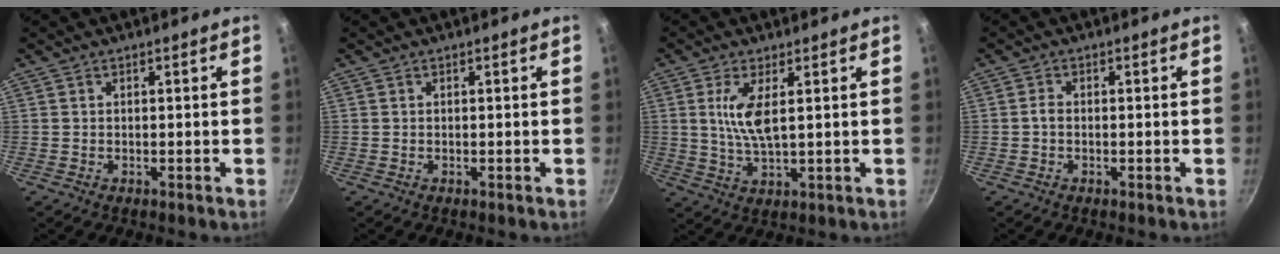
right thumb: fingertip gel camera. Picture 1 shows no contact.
{"total": 0.0}
{"total": 6.9, "force": [1.7, 2.2, 6.3], "torque": [-0.127, -0.009, 0.037]}
{"total": 1.3, "force": [-0.3, 0.9, 1.0], "torque": [-0.019, 0.007, -0.007]}